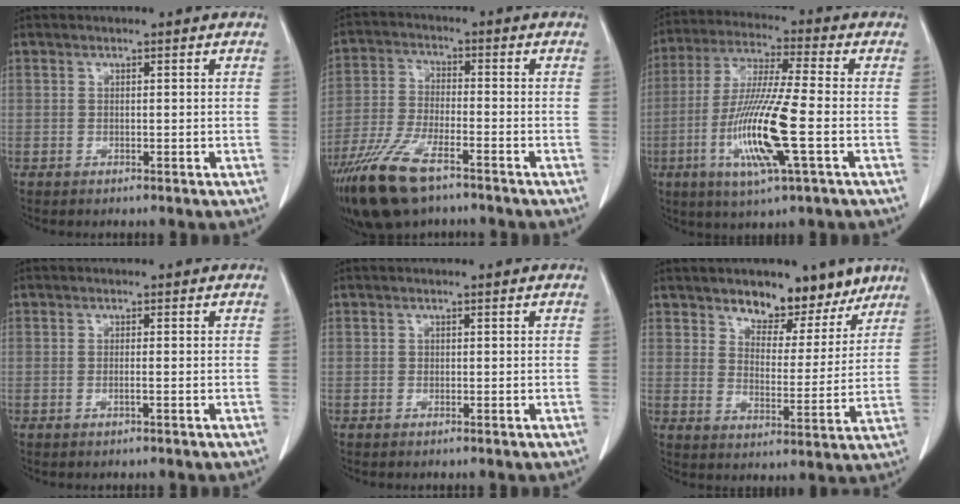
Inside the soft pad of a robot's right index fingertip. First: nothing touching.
{"total": 11.5, "force": [-7.9, 3.3, 7.7], "torque": [-0.157, -0.020, -0.145]}
{"total": 14.6, "force": [-3.9, 0.6, 14.0], "torque": [-0.286, -0.018, -0.076]}
{"total": 0.8, "force": [-0.3, -0.1, 0.7], "torque": [-0.012, 0.000, -0.005]}
{"total": 0.0}
{"total": 9.1, "force": [7.1, 4.5, 3.7], "torque": [-0.033, -0.005, 0.108]}